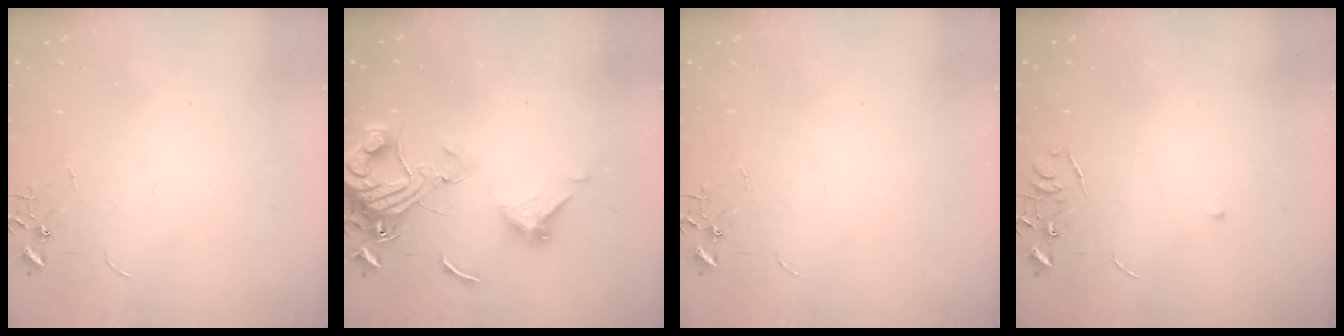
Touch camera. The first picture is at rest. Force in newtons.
{"total": 15.3, "press": 15.3, "slide": 1.6}
{"total": 0.0}
{"total": 4.9, "press": 4.8, "slide": 0.7}